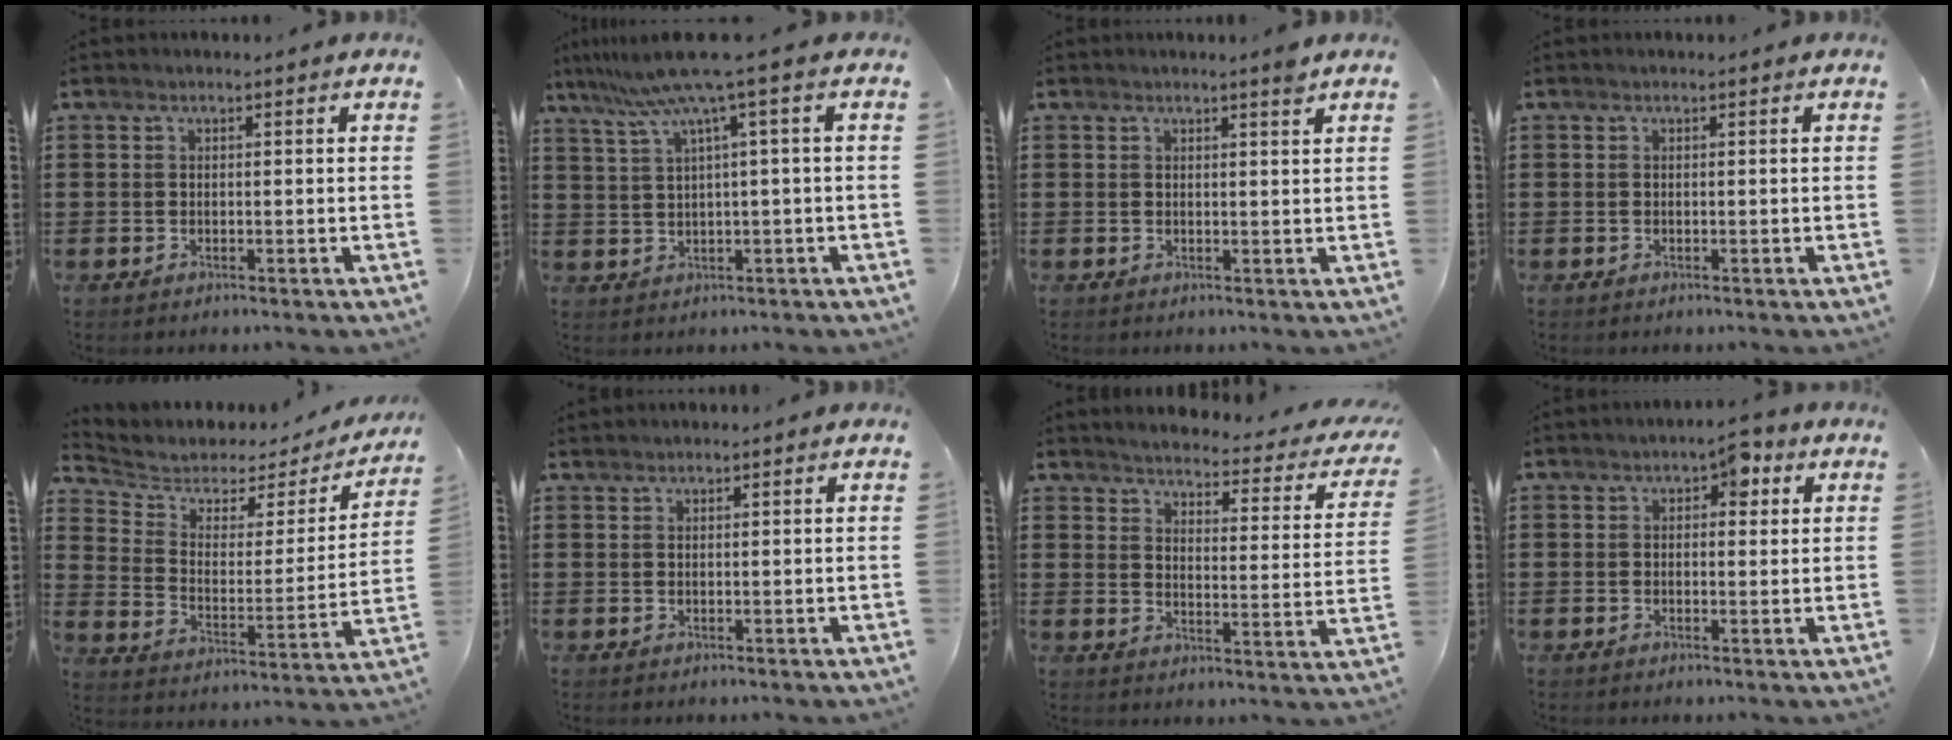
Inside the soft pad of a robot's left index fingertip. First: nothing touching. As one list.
[{"total": 7.9, "force": [3.8, -1.0, 6.8], "torque": [-0.154, -0.026, 0.059]}, {"total": 1.9, "force": [1.5, -0.2, 1.2], "torque": [-0.018, -0.005, 0.026]}, {"total": 0.0}, {"total": 4.4, "force": [3.5, 2.5, 1.1], "torque": [-0.052, -0.020, 0.056]}, {"total": 0.8, "force": [0.8, 0.2, 0.0], "torque": [-0.001, 0.000, 0.017]}, {"total": 3.0, "force": [2.9, -0.3, 0.8], "torque": [-0.036, -0.029, 0.042]}, {"total": 2.8, "force": [1.4, 1.8, 1.7], "torque": [-0.023, 0.005, 0.018]}]